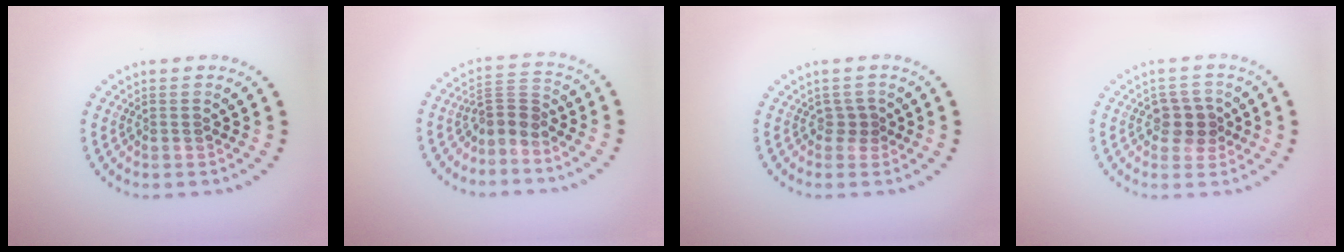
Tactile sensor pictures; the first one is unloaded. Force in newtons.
{"total": 2.6, "press": 1.9, "slide": 1.8}
{"total": 1.1, "press": 0.8, "slide": 0.8}
{"total": 2.7, "press": 2.5, "slide": 1.0}